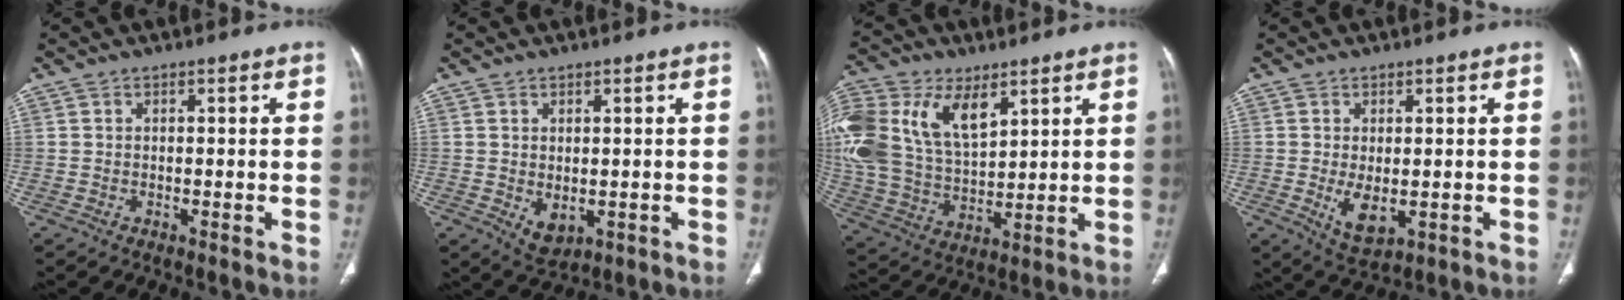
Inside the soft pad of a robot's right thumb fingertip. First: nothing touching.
{"total": 3.9, "force": [-0.5, 2.5, 3.0], "torque": [-0.043, -0.004, 0.010]}
{"total": 23.8, "force": [9.8, 14.4, 16.2], "torque": [-0.367, 0.002, 0.192]}
{"total": 5.5, "force": [-0.8, 2.9, 4.6], "torque": [-0.077, -0.016, 0.000]}